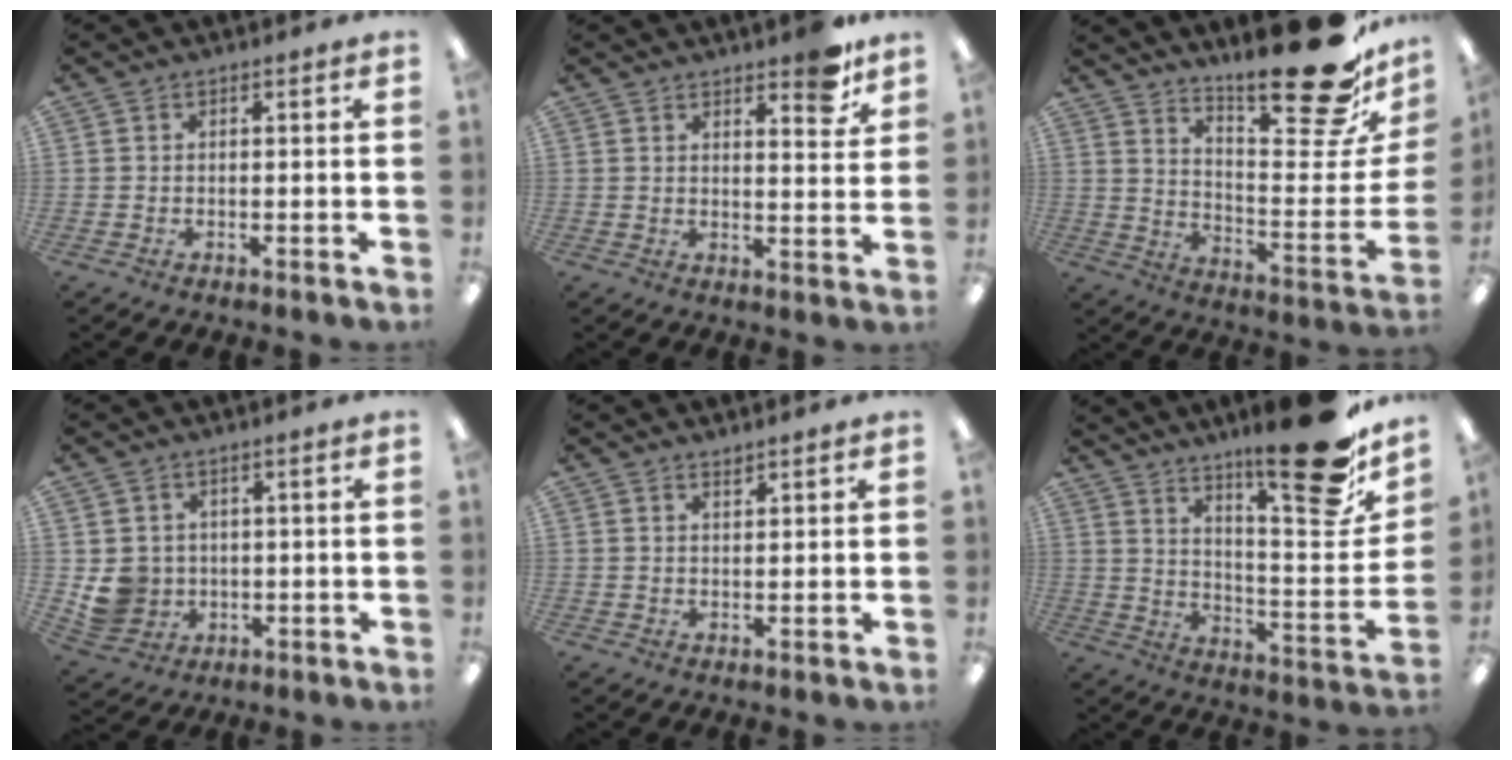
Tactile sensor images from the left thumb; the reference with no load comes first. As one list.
[{"total": 7.4, "force": [5.7, 2.4, 4.1], "torque": [-0.039, -0.036, 0.091]}, {"total": 24.5, "force": [18.3, 6.3, 15.0], "torque": [-0.188, -0.134, 0.293]}, {"total": 6.2, "force": [0.8, 6.0, 1.3], "torque": [-0.037, 0.003, 0.021]}, {"total": 1.4, "force": [1.3, 0.2, 0.3], "torque": [-0.007, -0.002, 0.025]}, {"total": 22.3, "force": [16.9, 4.9, 13.6], "torque": [-0.175, -0.131, 0.267]}]